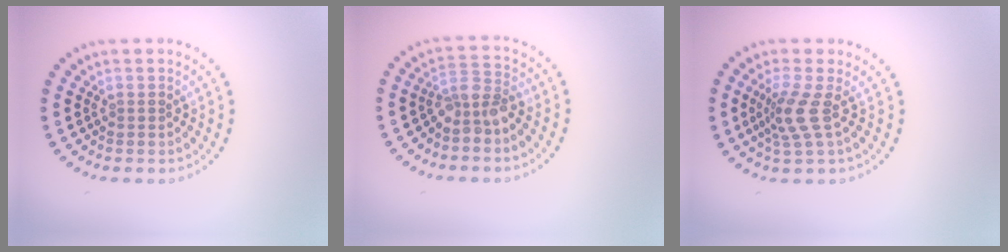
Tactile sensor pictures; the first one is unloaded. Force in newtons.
{"total": 3.0, "press": 2.3, "slide": 1.9}
{"total": 2.8, "press": 2.0, "slide": 1.9}